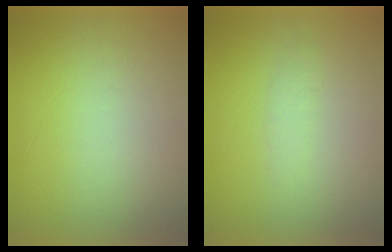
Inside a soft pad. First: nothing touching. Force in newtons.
{"total": 1.3}